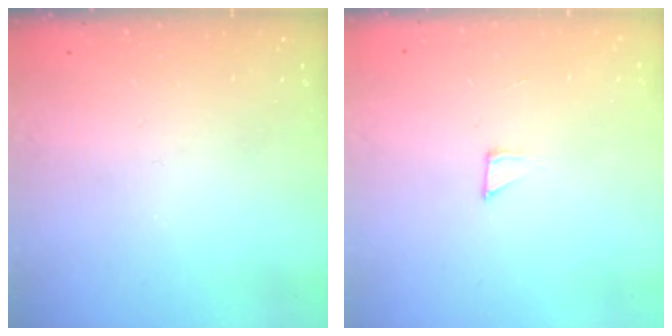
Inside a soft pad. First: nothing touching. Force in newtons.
{"total": 2.6, "press": 2.6, "slide": 0.1}